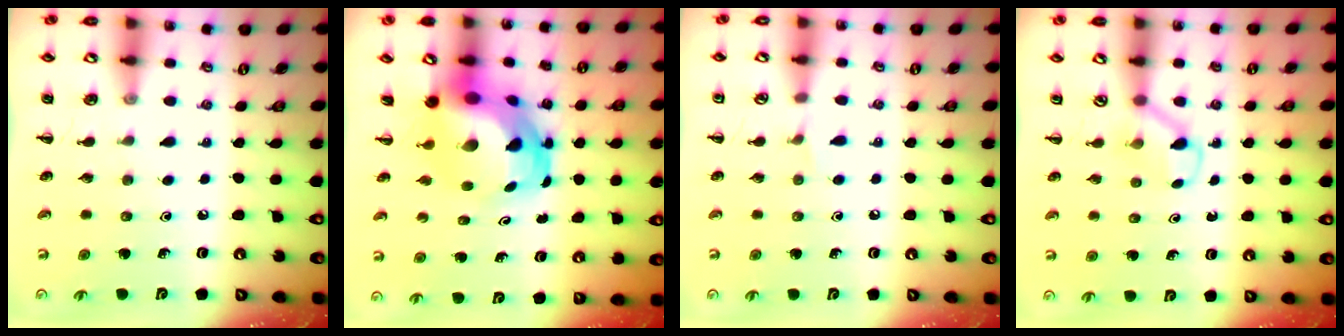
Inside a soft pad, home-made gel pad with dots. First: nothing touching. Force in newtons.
{"total": 6.1, "press": 5.8, "slide": 1.8}
{"total": 3.1, "press": 2.9, "slide": 1.2}
{"total": 2.5, "press": 2.3, "slide": 0.9}